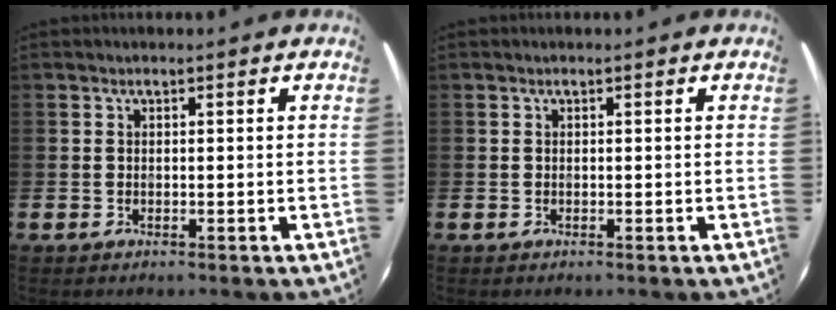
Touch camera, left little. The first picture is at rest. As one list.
[{"total": 0.0}]